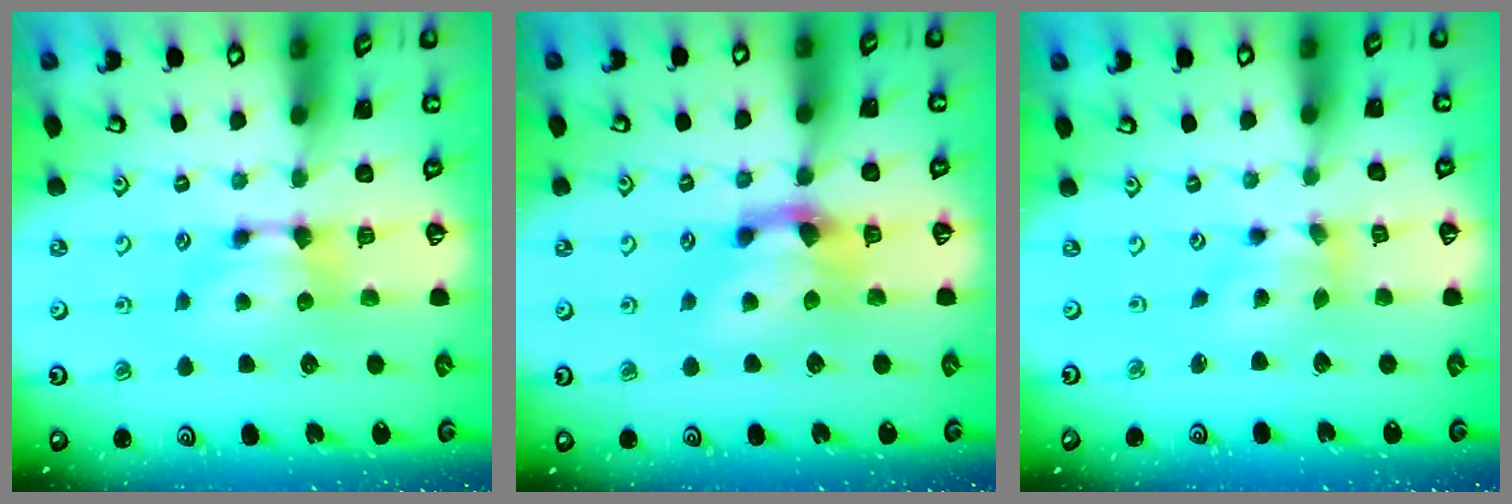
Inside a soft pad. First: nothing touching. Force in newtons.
{"total": 3.0, "press": 2.4, "slide": 1.8}
{"total": 2.5, "press": 2.1, "slide": 1.5}